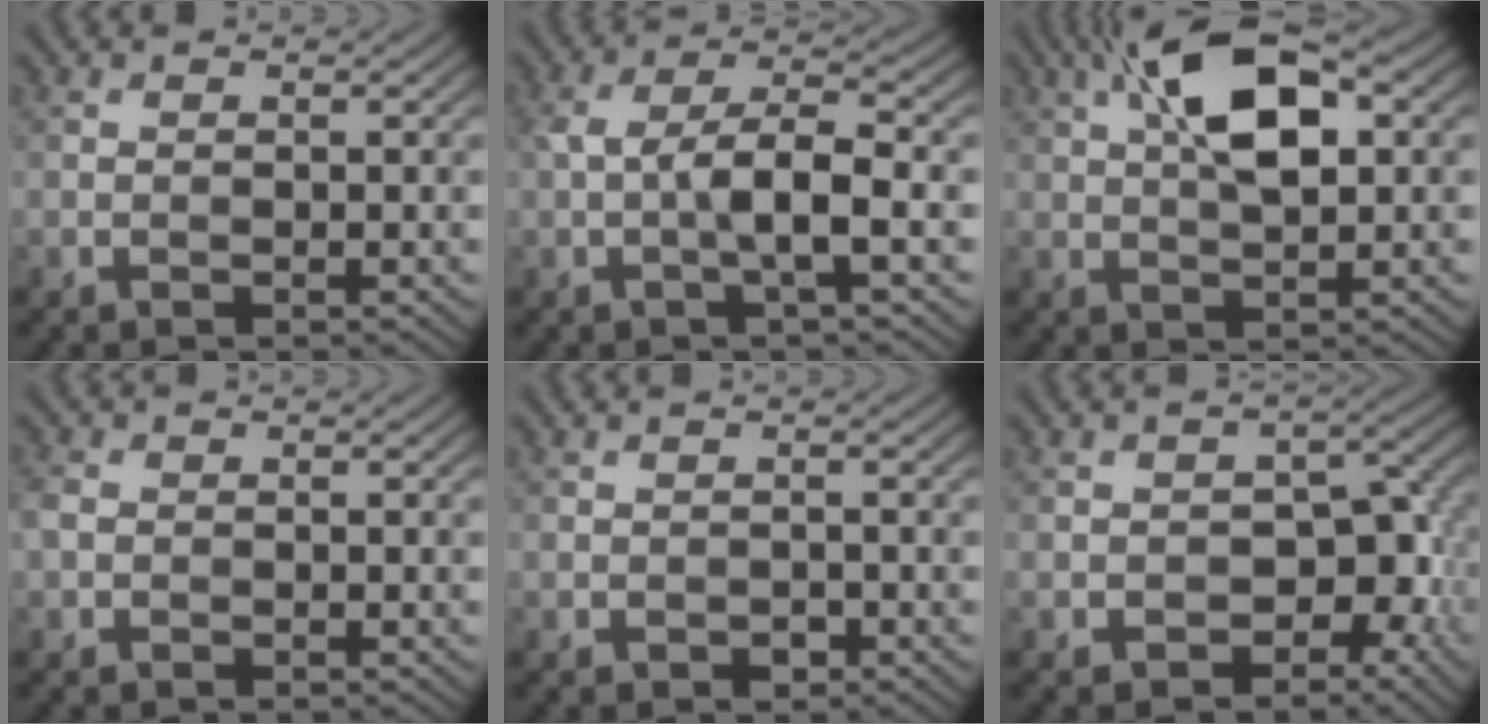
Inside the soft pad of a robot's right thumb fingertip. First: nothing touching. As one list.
[{"total": 5.8, "force": [-1.2, 1.5, 5.5], "torque": [-0.107, 0.011, -0.028]}, {"total": 11.0, "force": [3.5, 4.6, 9.4], "torque": [-0.171, 0.020, 0.050]}, {"total": 2.1, "force": [-0.4, 1.8, 1.1], "torque": [-0.033, 0.001, -0.015]}, {"total": 1.2, "force": [-0.6, 0.8, 0.6], "torque": [-0.009, -0.002, -0.012]}, {"total": 6.9, "force": [-2.6, 4.9, 4.2], "torque": [-0.053, -0.001, -0.038]}]